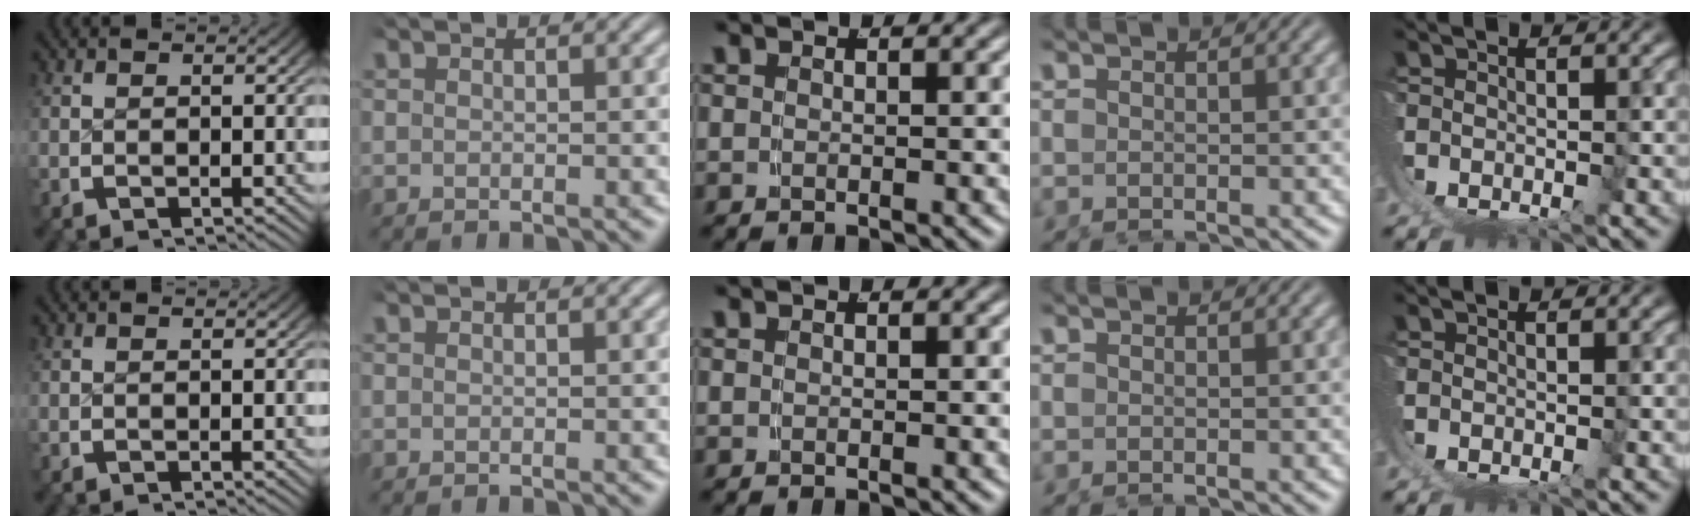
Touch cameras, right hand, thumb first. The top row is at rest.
{}